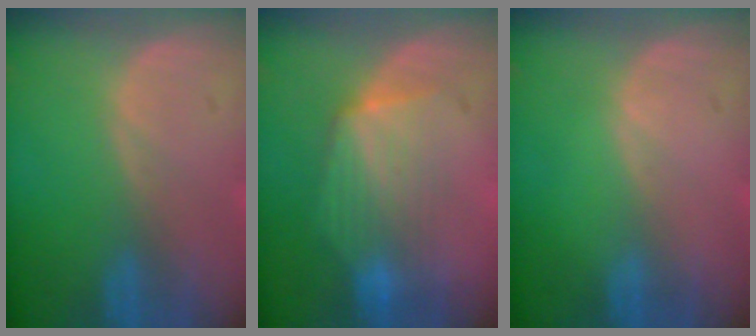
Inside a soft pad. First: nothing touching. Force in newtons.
{"total": 7.0, "press": 6.6, "slide": 2.3}
{"total": 0.0}